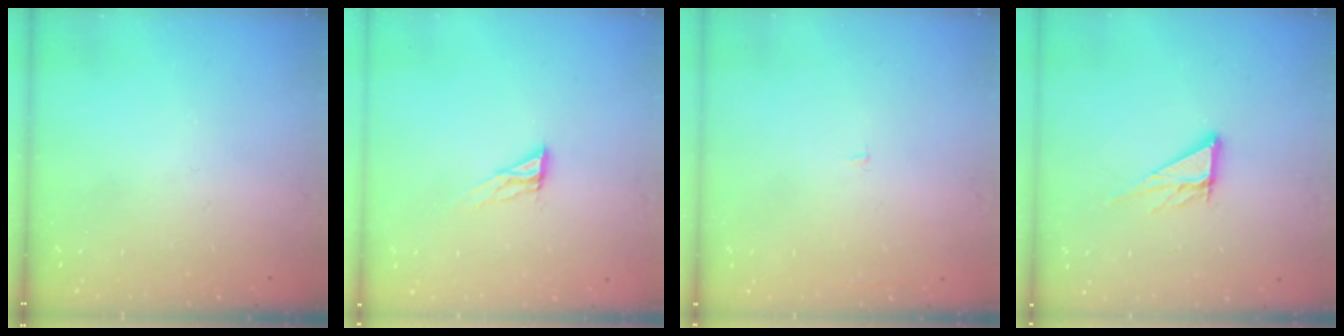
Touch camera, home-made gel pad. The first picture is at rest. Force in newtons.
{"total": 6.9, "press": 6.8, "slide": 0.5}
{"total": 1.2, "press": 1.2, "slide": 0.1}
{"total": 8.0, "press": 8.0, "slide": 0.7}